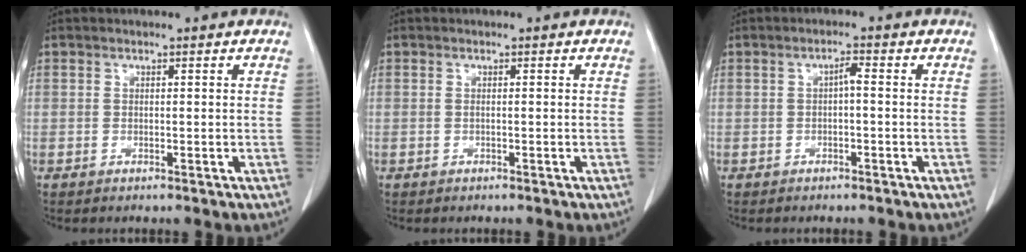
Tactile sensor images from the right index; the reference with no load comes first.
{"total": 0.0}
{"total": 1.6, "force": [-0.2, 0.3, 1.5], "torque": [-0.026, 0.005, -0.003]}